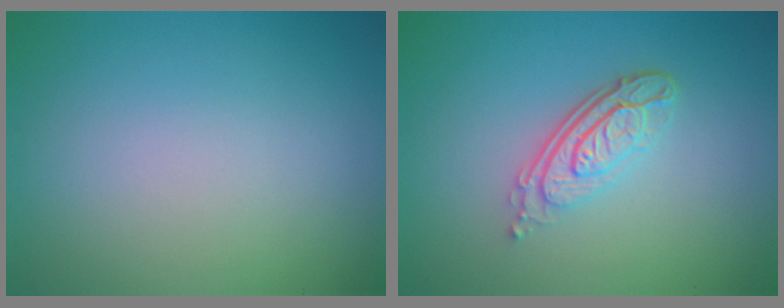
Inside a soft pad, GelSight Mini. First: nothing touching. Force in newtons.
{"total": 4.4, "press": 3.1, "slide": 3.2}